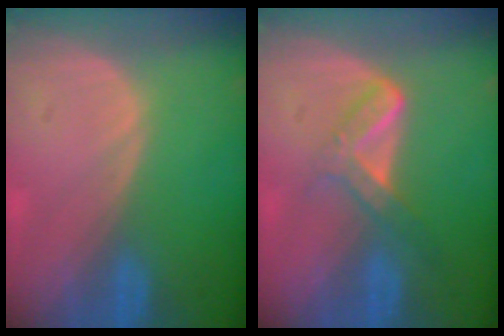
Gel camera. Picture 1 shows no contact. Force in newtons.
{"total": 5.5, "press": 4.7, "slide": 2.8}